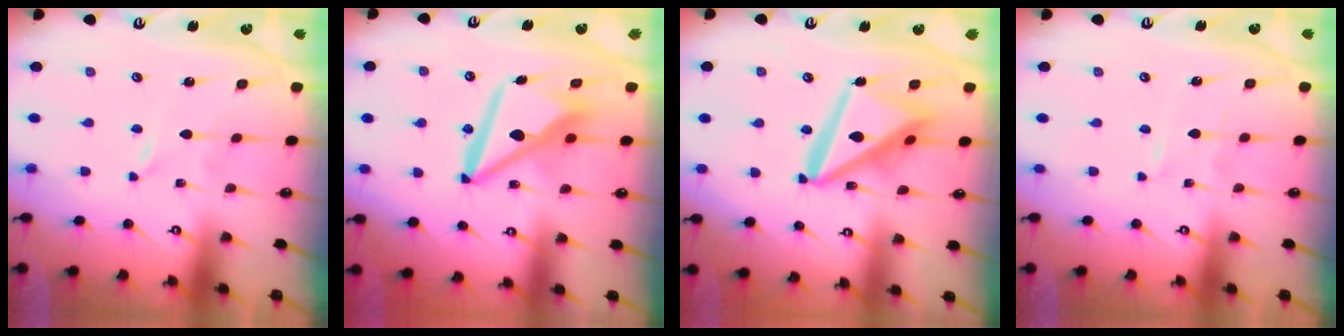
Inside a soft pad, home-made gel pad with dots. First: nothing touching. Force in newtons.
{"total": 12.2, "press": 12.1, "slide": 1.5}
{"total": 17.0, "press": 16.9, "slide": 2.1}
{"total": 0.9, "press": 0.9, "slide": 0.1}